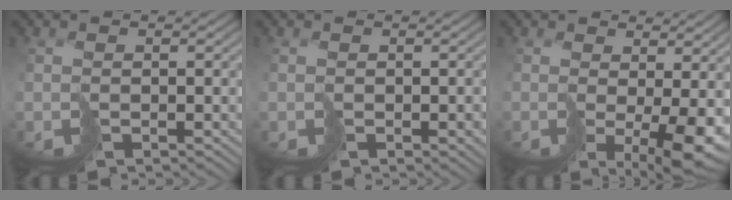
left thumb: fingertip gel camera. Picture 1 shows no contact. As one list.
[{"total": 1.3, "force": [-0.4, 0.9, 0.9], "torque": [-0.015, -0.009, -0.005]}, {"total": 7.2, "force": [-0.7, 1.9, 6.9], "torque": [-0.111, -0.012, -0.006]}]